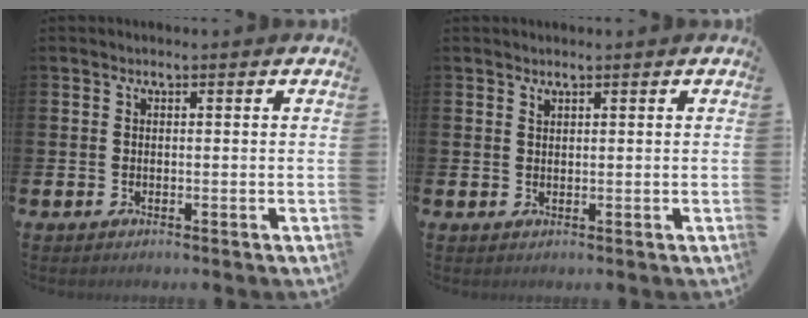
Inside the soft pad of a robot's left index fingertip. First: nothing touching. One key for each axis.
{"total": 0.9, "fx": 0.8, "fy": 0.2, "fz": 0.3, "tx": 0.004, "ty": -0.001, "tz": 0.012}